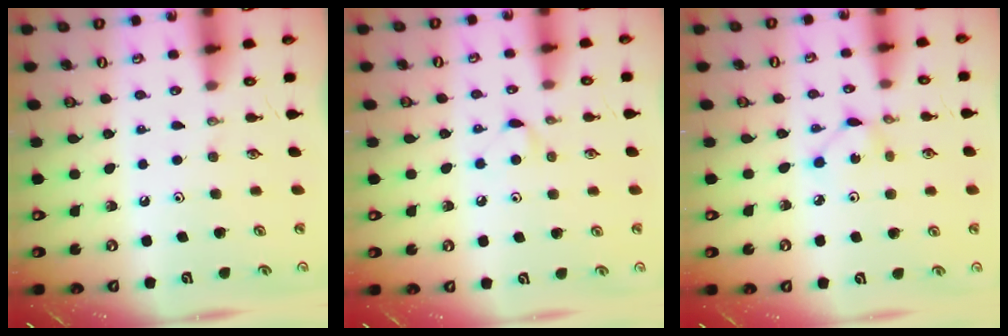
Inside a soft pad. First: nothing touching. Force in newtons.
{"total": 5.2, "press": 5.2, "slide": 0.7}
{"total": 2.2, "press": 2.2, "slide": 0.3}